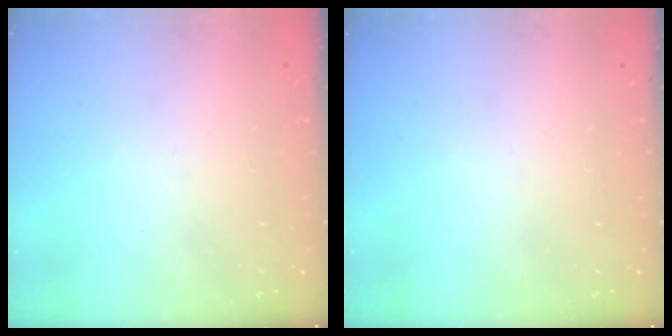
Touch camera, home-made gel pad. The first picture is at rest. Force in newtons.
{"total": 0.0}